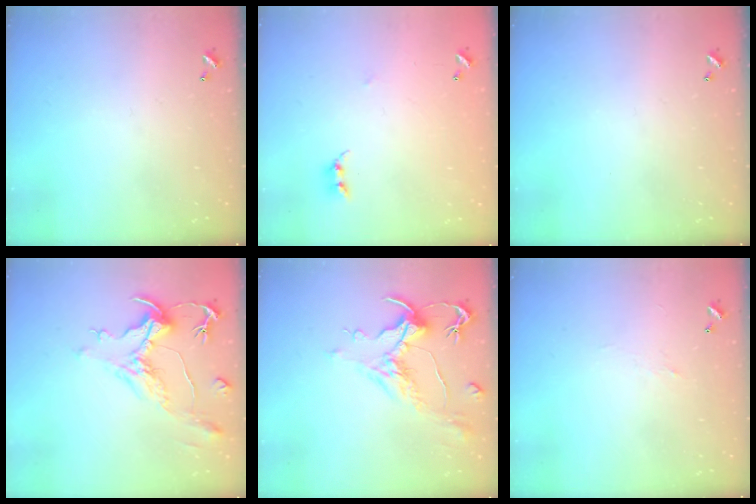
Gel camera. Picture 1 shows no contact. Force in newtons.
{"total": 5.1, "press": 5.0, "slide": 0.5}
{"total": 0.0}
{"total": 1.5, "press": 0.9, "slide": 1.2}
{"total": 1.6, "press": 0.7, "slide": 1.4}
{"total": 2.4, "press": 2.3, "slide": 0.7}